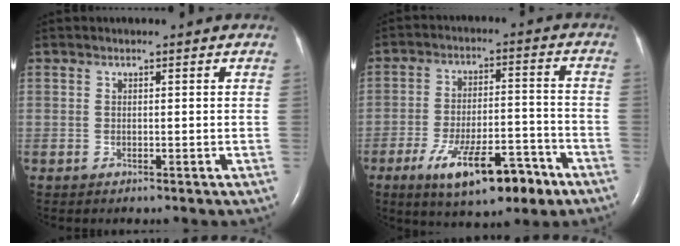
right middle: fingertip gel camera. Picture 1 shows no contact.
{"total": 13.5, "force": [-7.8, 3.9, 10.2], "torque": [-0.170, -0.002, -0.117]}